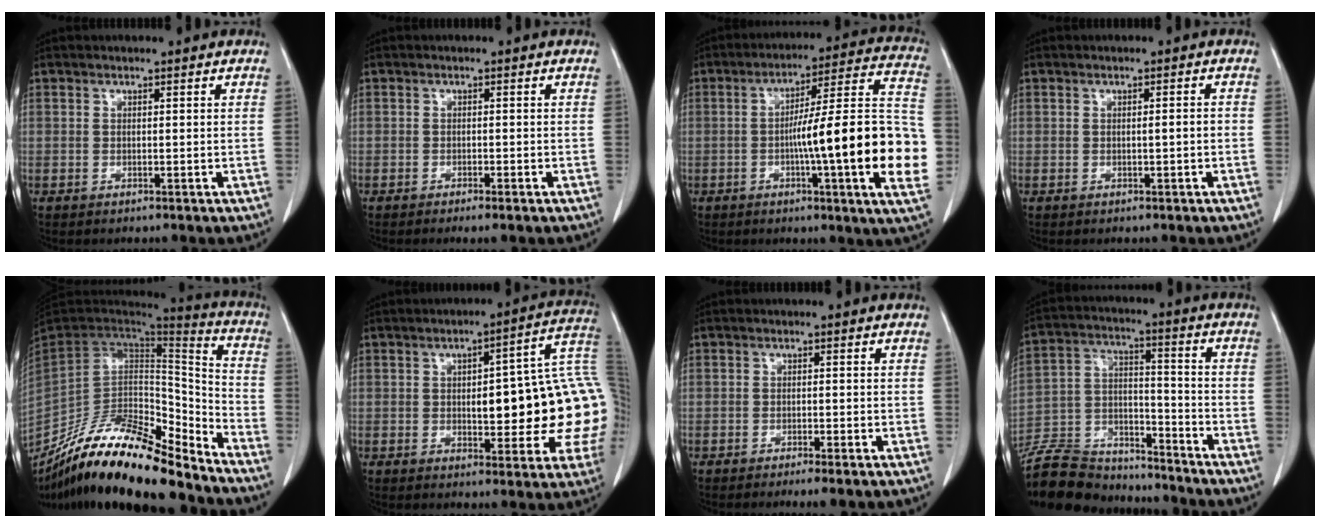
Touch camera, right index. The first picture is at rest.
{"total": 1.6, "force": [-1.1, 0.1, 1.1], "torque": [-0.020, -0.004, -0.015]}
{"total": 22.2, "force": [-3.7, 0.5, 21.9], "torque": [-0.234, 0.020, -0.055]}
{"total": 1.1, "force": [-0.3, 0.0, 1.0], "torque": [-0.015, 0.000, -0.002]}
{"total": 24.9, "force": [-20.2, 5.1, 13.7], "torque": [-0.234, -0.010, -0.351]}
{"total": 18.5, "force": [-0.3, 4.7, 17.9], "torque": [-0.183, 0.033, 0.005]}
{"total": 2.6, "force": [-1.7, 0.2, 1.9], "torque": [-0.028, -0.005, -0.024]}
{"total": 17.0, "force": [-15.9, 4.5, 4.0], "torque": [-0.080, 0.021, -0.268]}